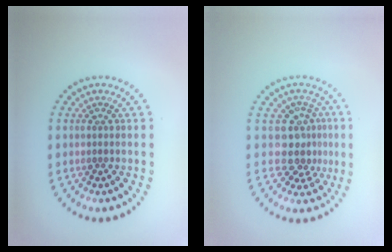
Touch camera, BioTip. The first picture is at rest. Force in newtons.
{"total": 3.3, "press": 2.5, "slide": 2.2}